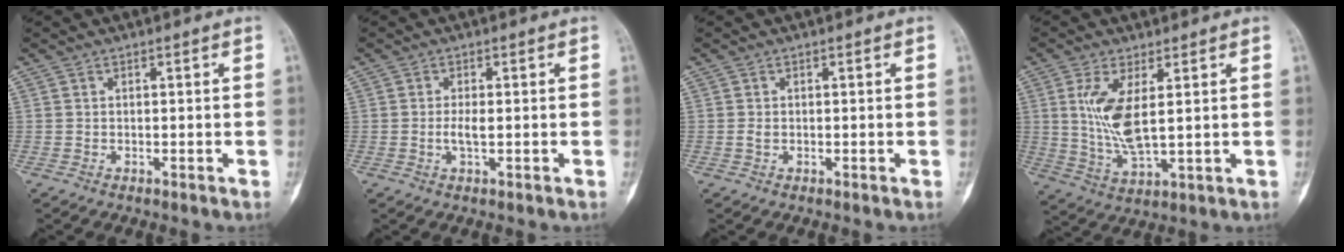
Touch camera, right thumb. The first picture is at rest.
{"total": 2.2, "force": [-0.2, 0.7, 2.1], "torque": [-0.047, -0.002, -0.004]}
{"total": 0.9, "force": [-0.1, 0.6, 0.6], "torque": [-0.014, 0.000, -0.002]}
{"total": 9.6, "force": [2.1, 3.2, 8.8], "torque": [-0.189, -0.023, 0.050]}